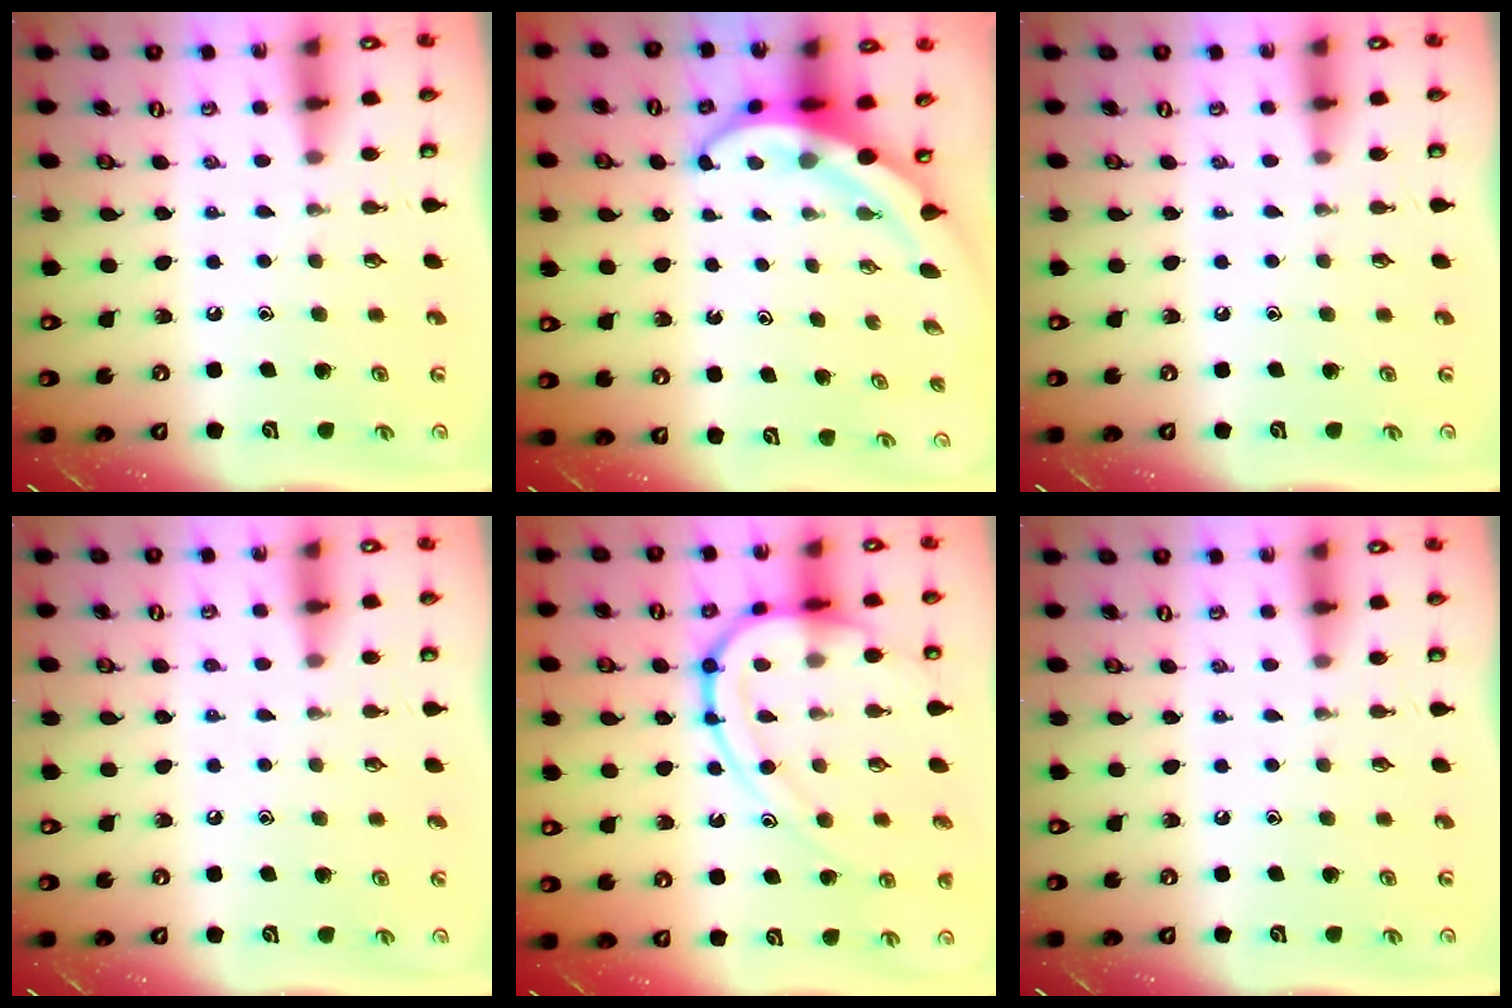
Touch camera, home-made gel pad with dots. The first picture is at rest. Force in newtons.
{"total": 6.2, "press": 6.1, "slide": 1.4}
{"total": 0.0}
{"total": 2.7, "press": 2.7, "slide": 0.2}
{"total": 15.2, "press": 15.1, "slide": 1.6}
{"total": 0.0}